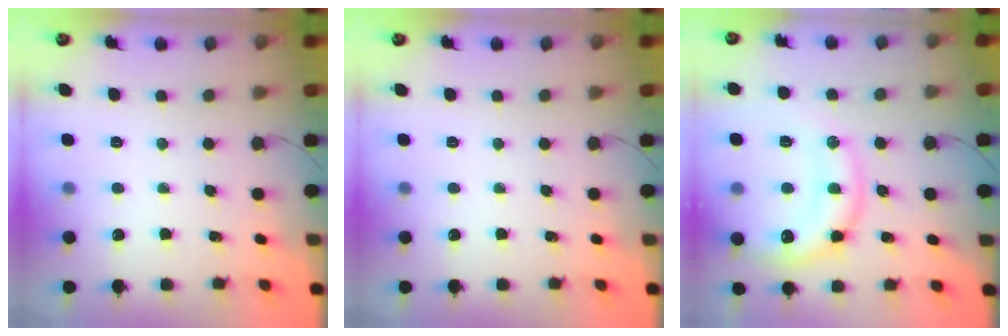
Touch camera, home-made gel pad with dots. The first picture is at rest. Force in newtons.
{"total": 0.0}
{"total": 16.7, "press": 16.6, "slide": 1.9}